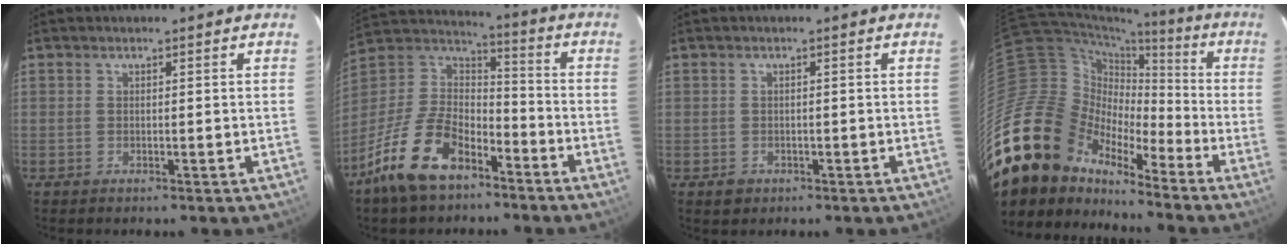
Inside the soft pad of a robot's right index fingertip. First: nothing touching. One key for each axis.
{"total": 18.3, "fx": -11.6, "fy": 9.2, "fz": 10.8, "tx": -0.240, "ty": 0.003, "tz": -0.213}
{"total": 2.3, "fx": -0.8, "fy": 2.0, "fz": 0.5, "tx": -0.011, "ty": 0.000, "tz": -0.008}
{"total": 20.6, "fx": -15.3, "fy": 11.7, "fz": 7.3, "tx": -0.149, "ty": 0.012, "tz": -0.288}